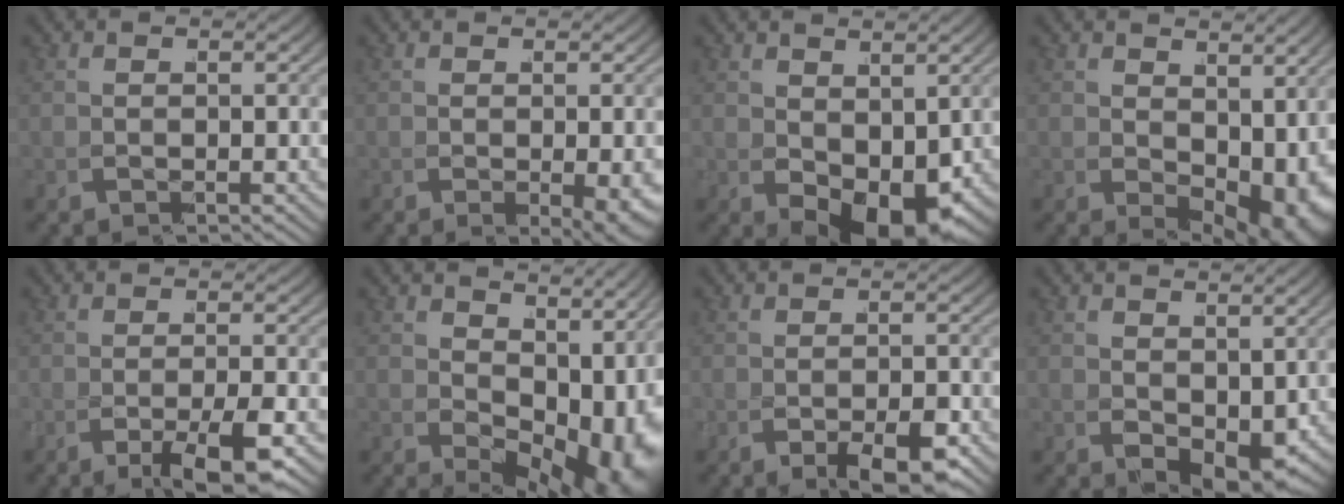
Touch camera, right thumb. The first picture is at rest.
{"total": 2.2, "force": [-0.7, 0.1, 2.0], "torque": [-0.027, -0.008, -0.004]}
{"total": 5.9, "force": [-0.8, 3.3, 4.8], "torque": [-0.089, -0.022, -0.001]}
{"total": 5.4, "force": [0.0, 2.7, 4.7], "torque": [-0.079, -0.020, 0.016]}
{"total": 3.6, "force": [-2.0, -0.5, 3.0], "torque": [-0.057, 0.001, -0.033]}
{"total": 8.3, "force": [-0.5, 4.3, 7.0], "torque": [-0.117, -0.019, 0.012]}
{"total": 3.4, "force": [-1.9, 0.3, 2.8], "torque": [-0.055, -0.008, -0.025]}
{"total": 2.7, "force": [0.0, 1.3, 2.3], "torque": [-0.048, -0.016, 0.011]}